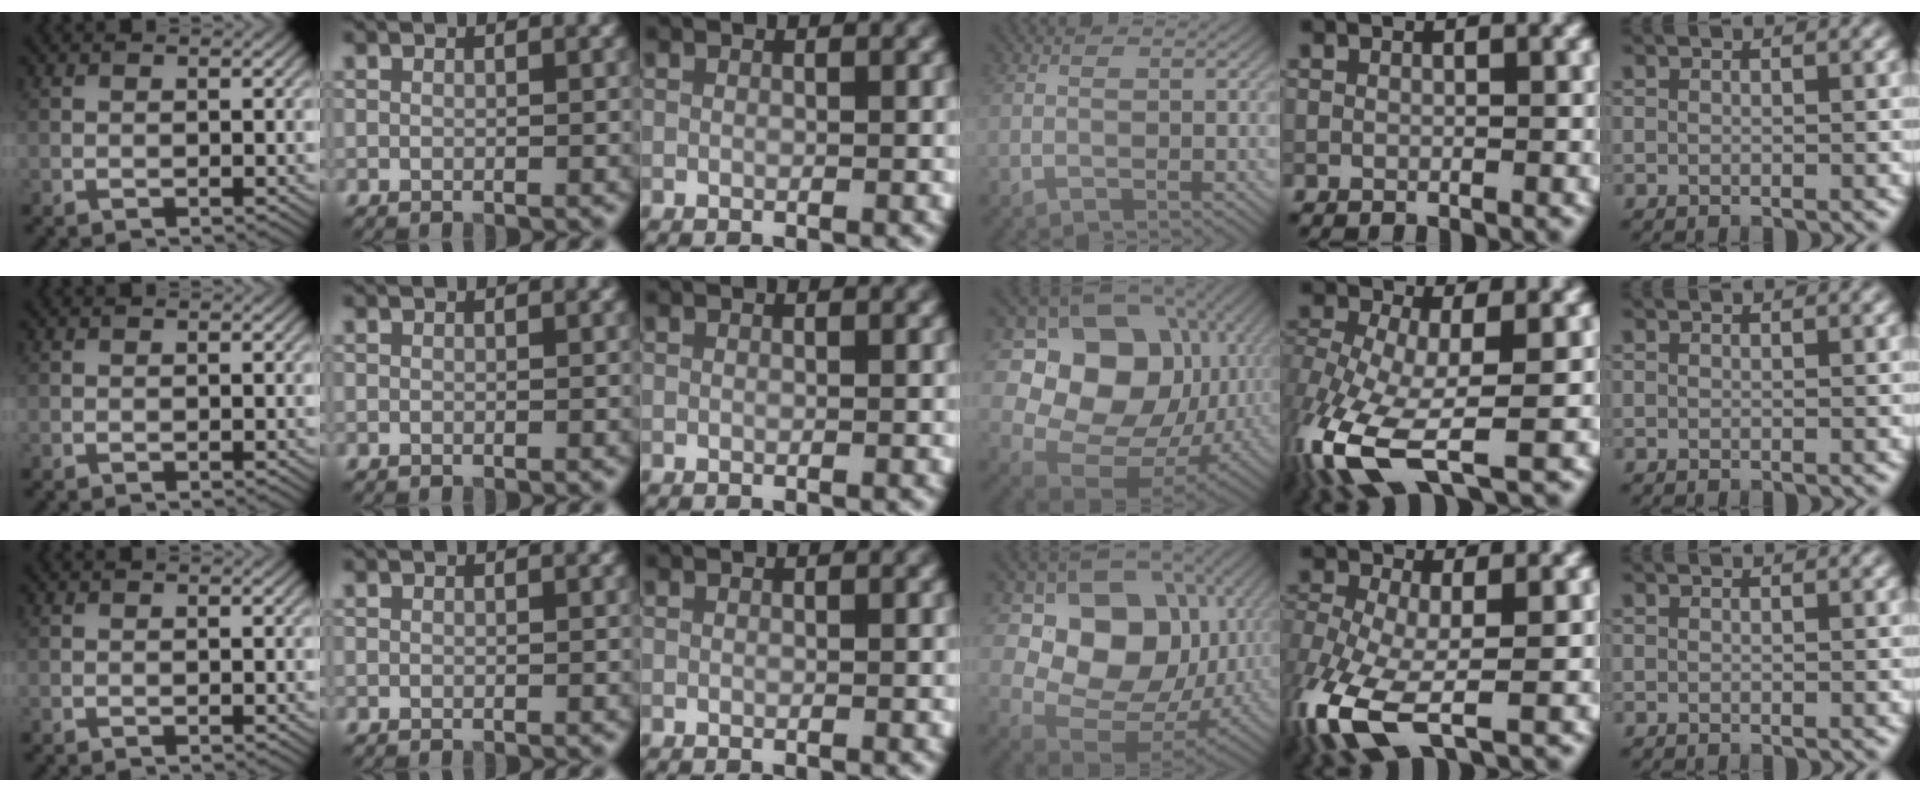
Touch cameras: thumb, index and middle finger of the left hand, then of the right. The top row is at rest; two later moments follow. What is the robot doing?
{"motion": "lift_and_place", "object": "coin"}